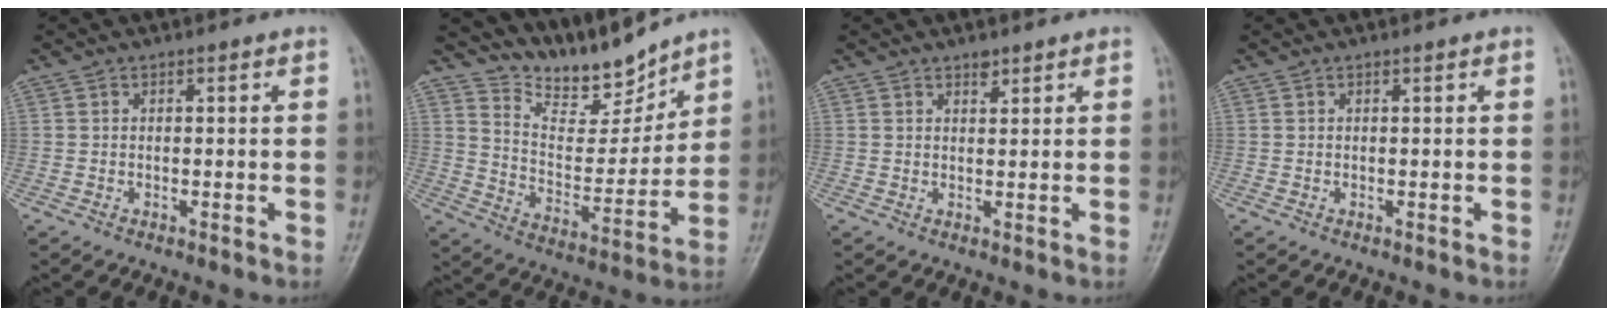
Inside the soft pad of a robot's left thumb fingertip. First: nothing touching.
{"total": 12.7, "force": [11.5, 3.6, 3.7], "torque": [-0.030, -0.082, 0.215]}
{"total": 1.5, "force": [1.2, 0.6, 0.6], "torque": [-0.002, -0.009, 0.019]}
{"total": 0.0}